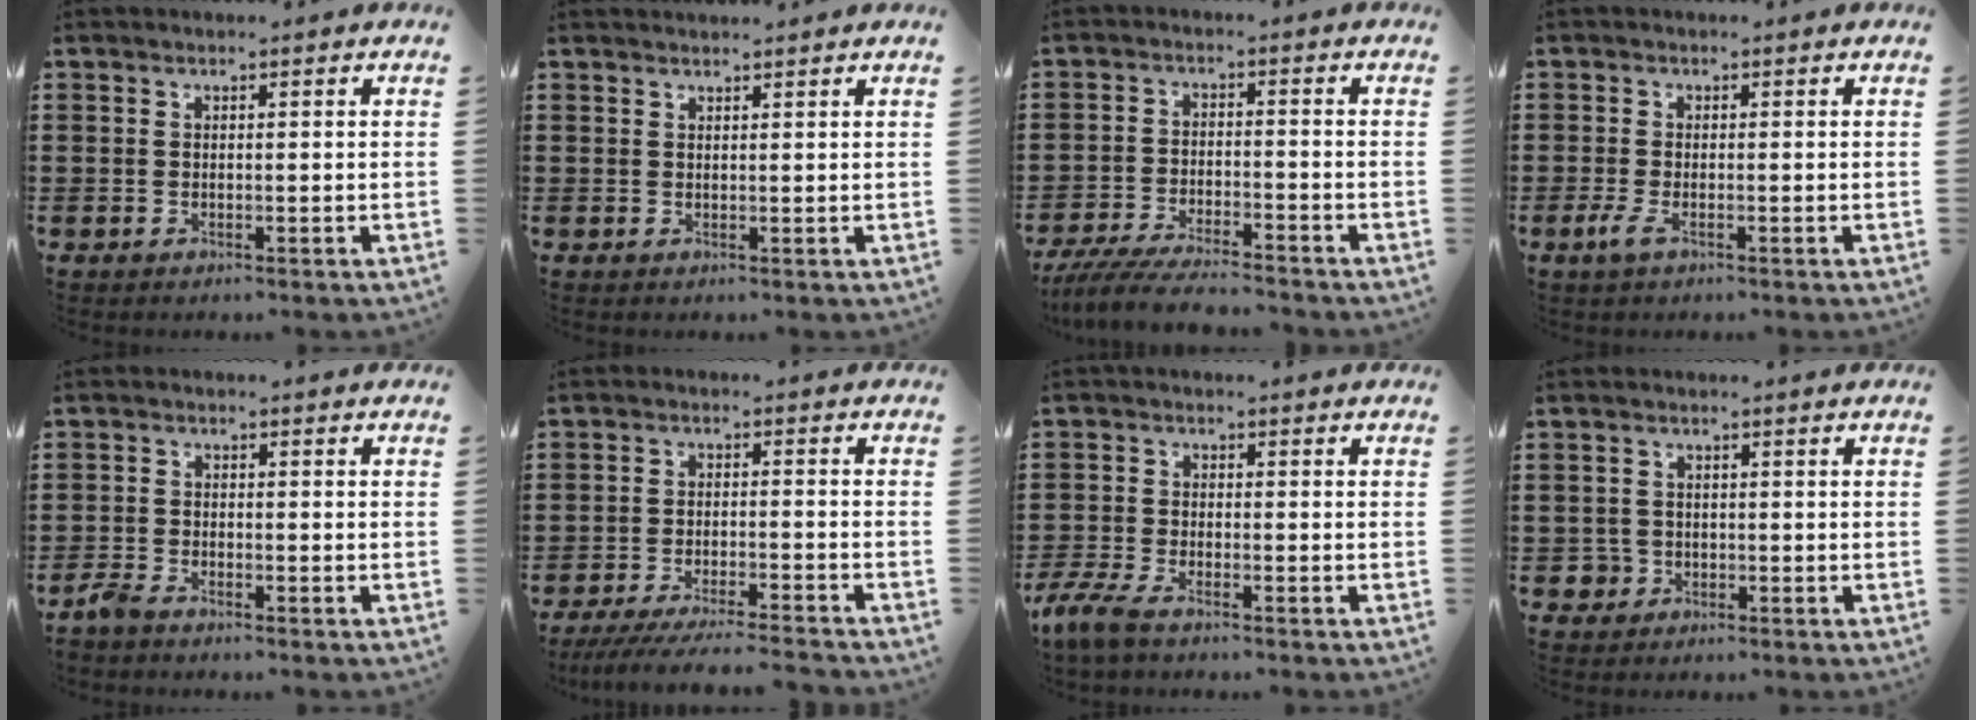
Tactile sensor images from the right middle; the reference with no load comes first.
{"total": 1.1, "force": [1.0, -0.2, 0.0], "torque": [-0.001, 0.000, 0.020]}
{"total": 6.0, "force": [-5.6, 0.5, 2.1], "torque": [-0.050, -0.008, -0.109]}
{"total": 2.2, "force": [-0.9, 0.7, 1.9], "torque": [-0.054, -0.010, -0.023]}
{"total": 2.3, "force": [-2.0, 0.5, 1.0], "torque": [-0.033, 0.000, -0.045]}
{"total": 5.1, "force": [-4.7, 0.0, 1.9], "torque": [-0.042, -0.015, -0.094]}
{"total": 4.2, "force": [-3.3, 0.8, 2.4], "torque": [-0.075, -0.013, -0.074]}
{"total": 1.9, "force": [-0.7, 1.7, 0.3], "torque": [-0.019, 0.000, -0.020]}